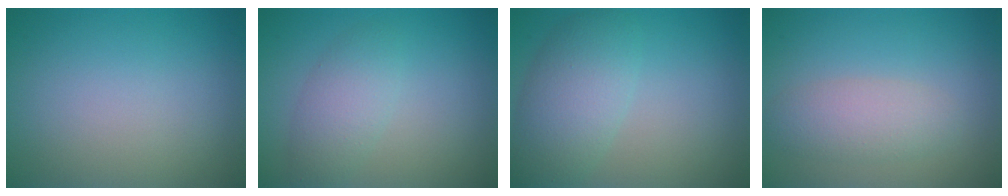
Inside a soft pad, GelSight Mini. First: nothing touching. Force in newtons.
{"total": 2.8, "press": 2.8, "slide": 0.1}
{"total": 4.9, "press": 4.9, "slide": 0.1}
{"total": 2.8, "press": 2.8, "slide": 0.3}